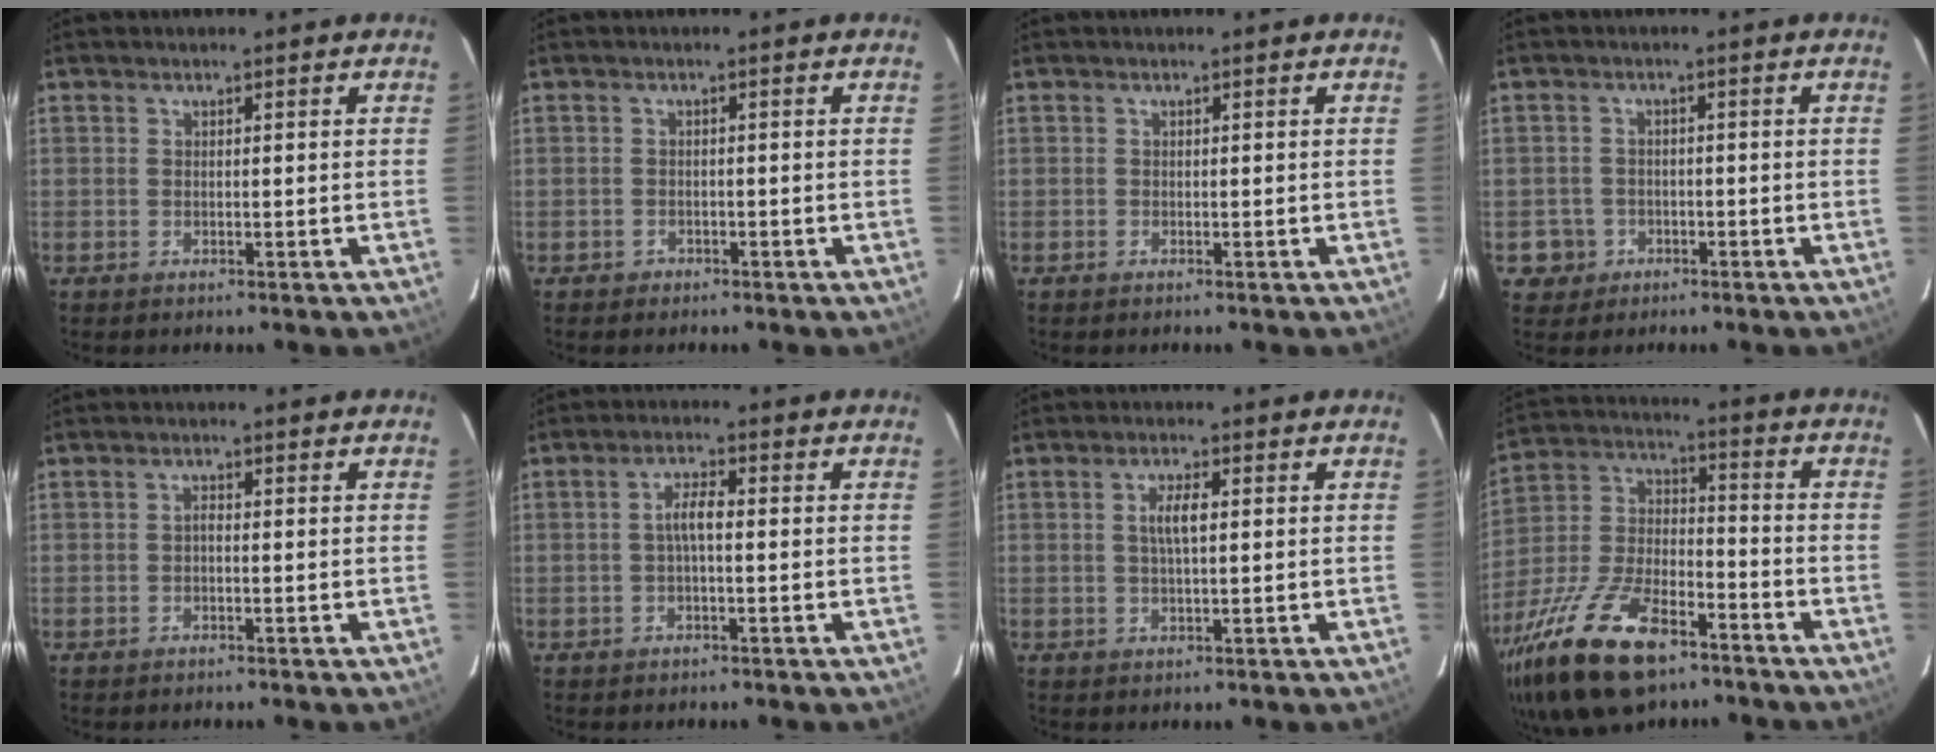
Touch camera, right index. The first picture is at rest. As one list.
[{"total": 1.6, "force": [-1.0, 1.2, 0.1], "torque": [-0.004, 0.006, -0.015]}, {"total": 0.0}, {"total": 4.4, "force": [-1.5, 4.1, 0.1], "torque": [-0.011, 0.021, -0.022]}, {"total": 0.8, "force": [-0.4, 0.3, 0.6], "torque": [-0.010, 0.005, -0.009]}, {"total": 3.2, "force": [-0.3, 0.8, 3.1], "torque": [-0.059, 0.009, -0.005]}, {"total": 3.4, "force": [0.6, 0.8, 3.3], "torque": [-0.062, 0.004, 0.011]}, {"total": 23.3, "force": [-14.8, 10.1, 14.9], "torque": [-0.314, -0.019, -0.261]}]